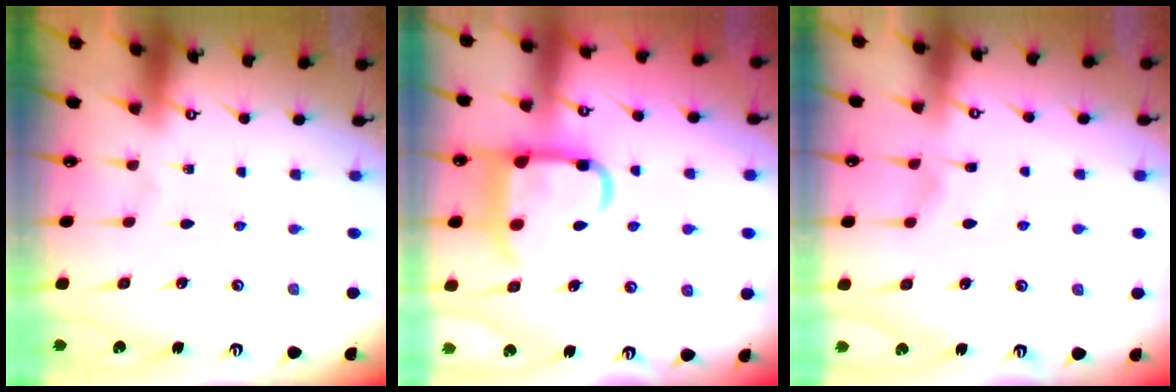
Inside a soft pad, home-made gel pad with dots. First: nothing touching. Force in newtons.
{"total": 13.9, "press": 13.8, "slide": 1.7}
{"total": 2.9, "press": 2.9, "slide": 0.4}